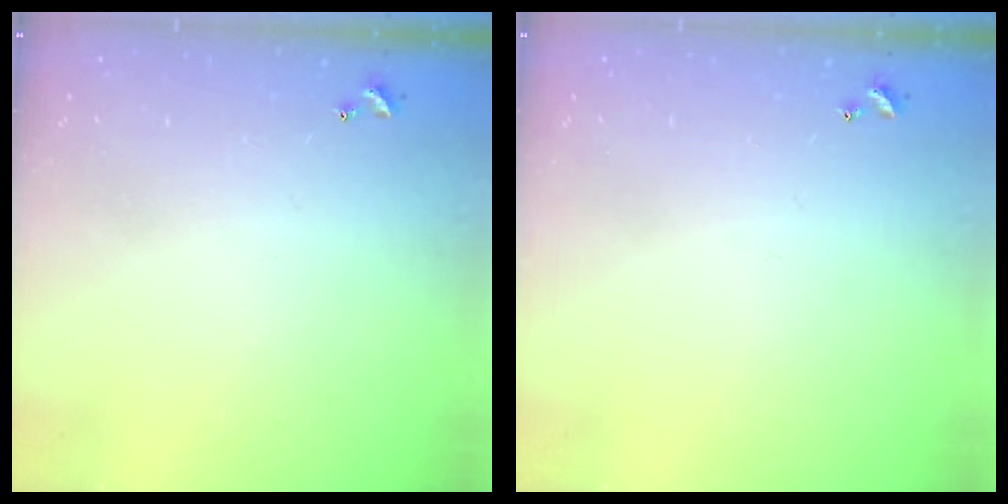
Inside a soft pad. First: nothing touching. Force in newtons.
{"total": 0.0}